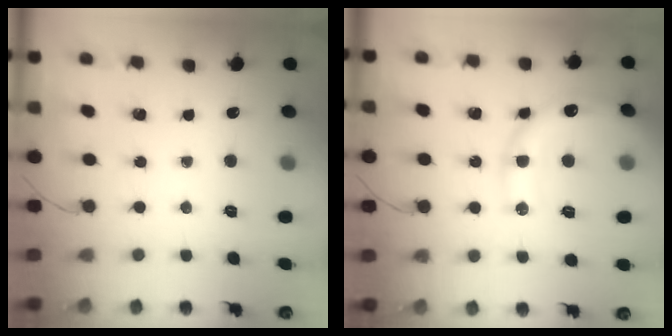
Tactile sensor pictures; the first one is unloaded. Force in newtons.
{"total": 14.8, "press": 14.6, "slide": 2.0}